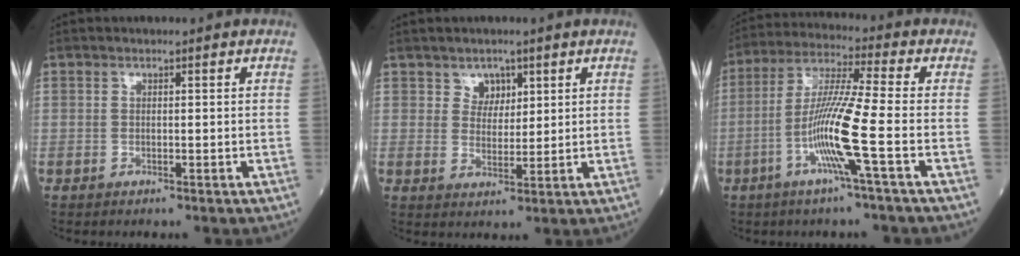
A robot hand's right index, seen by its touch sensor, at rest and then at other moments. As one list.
[{"total": 3.8, "force": [2.0, 2.9, 1.3], "torque": [-0.022, 0.006, 0.038]}, {"total": 11.9, "force": [-3.8, -0.8, 11.2], "torque": [-0.228, -0.005, -0.080]}]